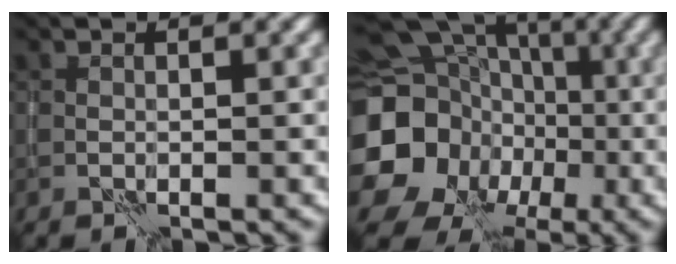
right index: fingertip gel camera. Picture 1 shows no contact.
{"total": 19.7, "force": [-2.7, 18.3, 6.8], "torque": [-0.155, -0.014, -0.085]}